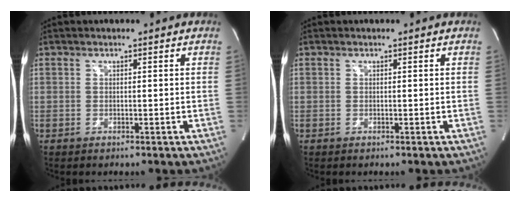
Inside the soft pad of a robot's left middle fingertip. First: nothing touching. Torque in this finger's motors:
{"motor_torque": [-0.01, 0.00, 0.00, 0.00]}